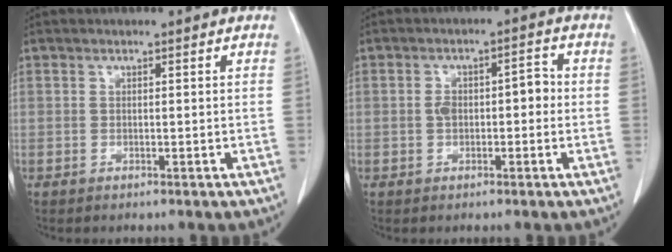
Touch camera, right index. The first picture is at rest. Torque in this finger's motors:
{"motor_torque": [0.09, 0.03, 0.03, 0.01]}